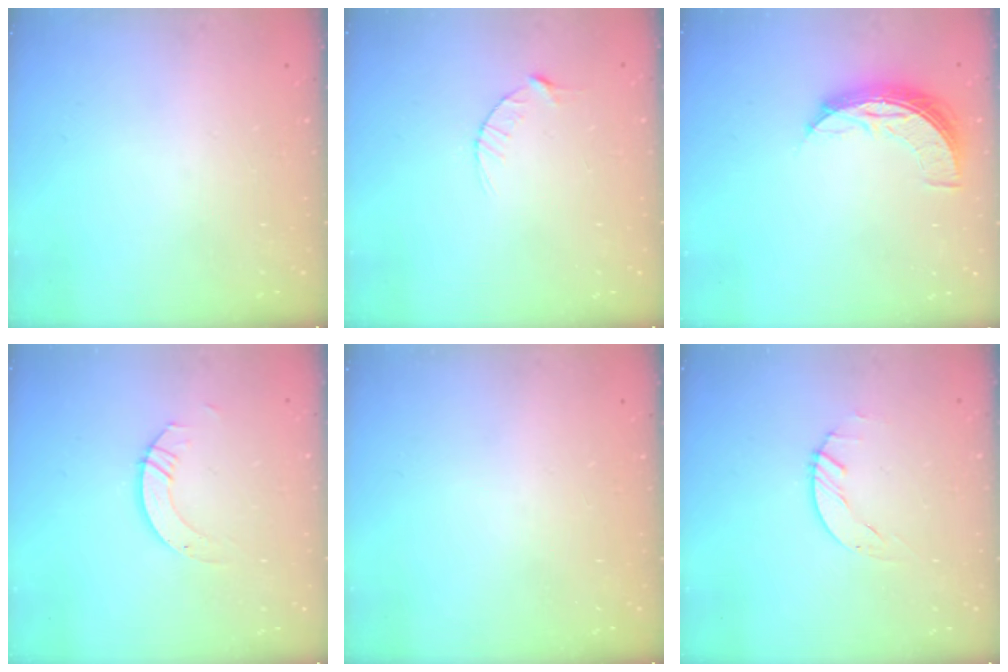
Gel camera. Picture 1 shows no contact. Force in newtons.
{"total": 2.9, "press": 2.9, "slide": 0.4}
{"total": 7.7, "press": 7.6, "slide": 0.7}
{"total": 4.4, "press": 4.4, "slide": 0.0}
{"total": 0.0}
{"total": 1.5, "press": 1.4, "slide": 0.1}